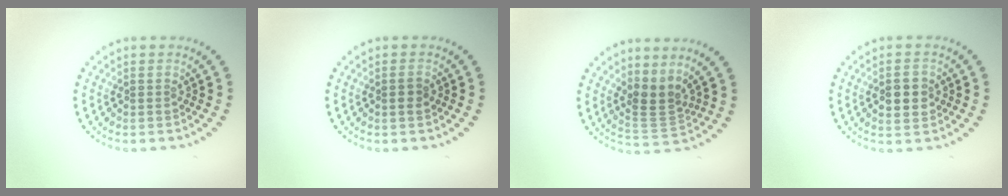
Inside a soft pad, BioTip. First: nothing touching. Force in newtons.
{"total": 1.0, "press": 1.0, "slide": 0.1}
{"total": 2.6, "press": 1.9, "slide": 1.8}
{"total": 2.9, "press": 2.9, "slide": 0.2}